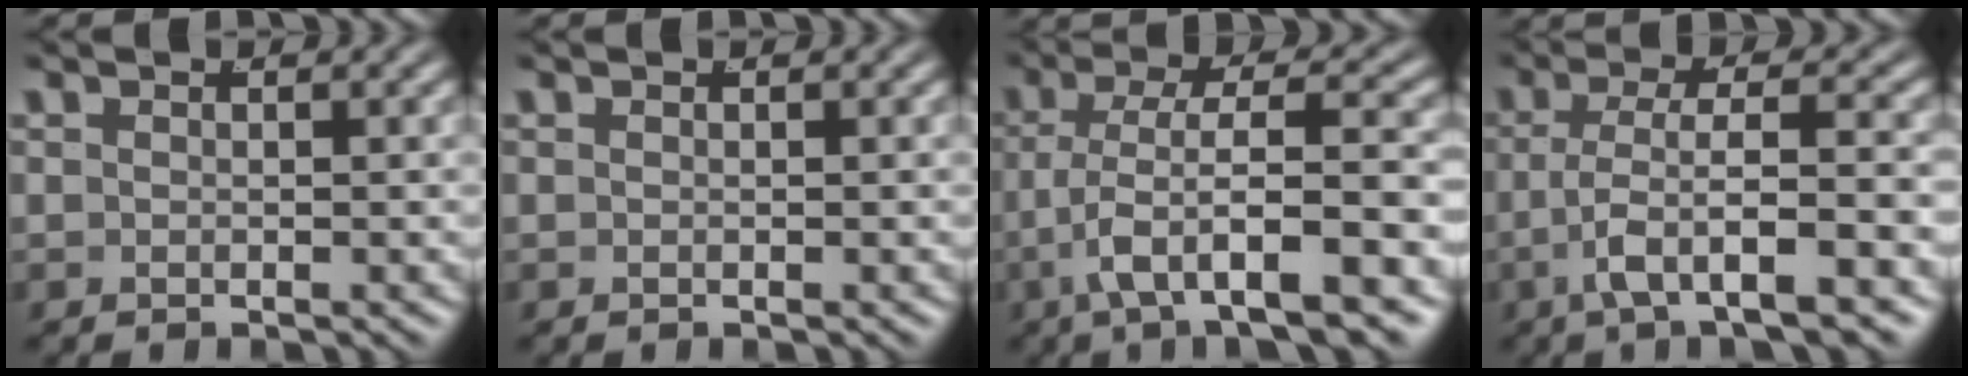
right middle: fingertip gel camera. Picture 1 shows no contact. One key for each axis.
{"total": 0.0}
{"total": 7.1, "fx": -2.4, "fy": 2.3, "fz": 6.3, "tx": -0.117, "ty": -0.022, "tz": -0.024}
{"total": 5.3, "fx": -2.2, "fy": 1.1, "fz": 4.6, "tx": -0.092, "ty": -0.018, "tz": -0.024}